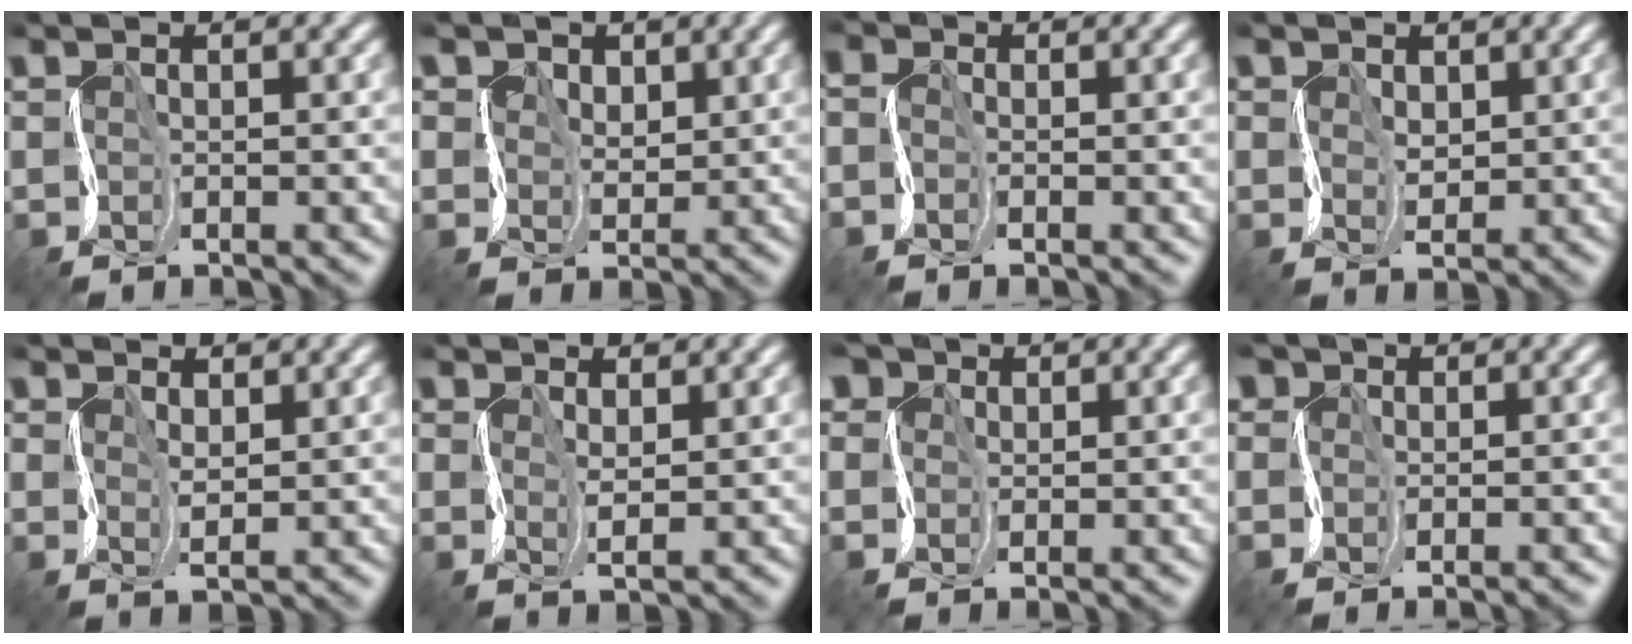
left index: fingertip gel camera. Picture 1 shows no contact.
{"total": 7.7, "force": [4.3, 5.6, 3.1], "torque": [-0.065, 0.027, 0.046]}
{"total": 2.9, "force": [-0.1, 2.4, 1.6], "torque": [-0.037, 0.011, -0.030]}
{"total": 2.3, "force": [1.1, 1.9, 0.9], "torque": [-0.027, 0.013, 0.011]}
{"total": 1.7, "force": [0.9, 1.1, 0.9], "torque": [-0.028, 0.006, 0.013]}
{"total": 1.7, "force": [0.9, 1.0, 1.0], "torque": [-0.031, 0.007, 0.014]}
{"total": 8.0, "force": [3.2, 6.2, 3.8], "torque": [-0.068, 0.038, 0.010]}
{"total": 8.0, "force": [-0.4, 6.6, 4.4], "torque": [-0.048, 0.025, -0.051]}